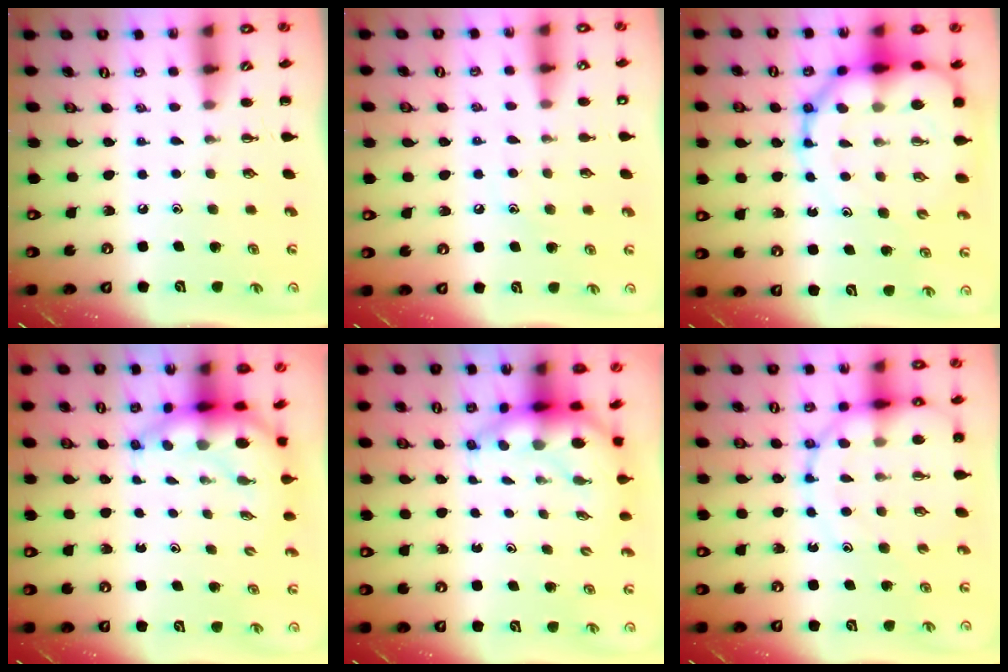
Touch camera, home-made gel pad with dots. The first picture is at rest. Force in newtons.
{"total": 7.6, "press": 7.4, "slide": 1.8}
{"total": 16.9, "press": 16.4, "slide": 4.1}
{"total": 6.5, "press": 6.3, "slide": 1.8}
{"total": 6.5, "press": 6.3, "slide": 1.8}
{"total": 13.9, "press": 13.6, "slide": 3.1}